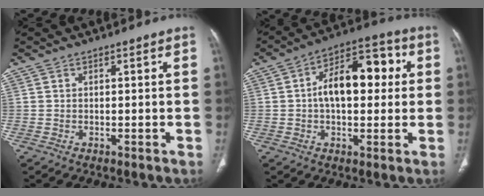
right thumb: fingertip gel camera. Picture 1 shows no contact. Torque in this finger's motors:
{"motor_torque": [1.81, 1.77, 1.40, -0.47, 0.11]}